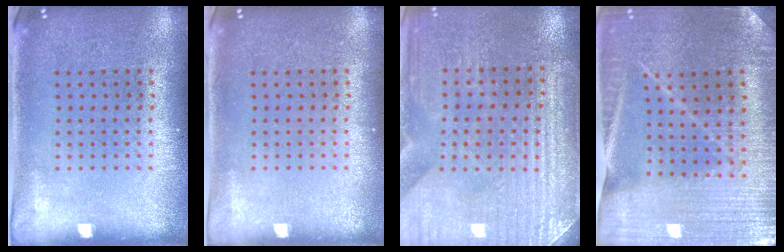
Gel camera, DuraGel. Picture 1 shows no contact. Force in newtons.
{"total": 0.0}
{"total": 3.2, "press": 3.2, "slide": 0.3}
{"total": 2.3, "press": 2.3, "slide": 0.1}